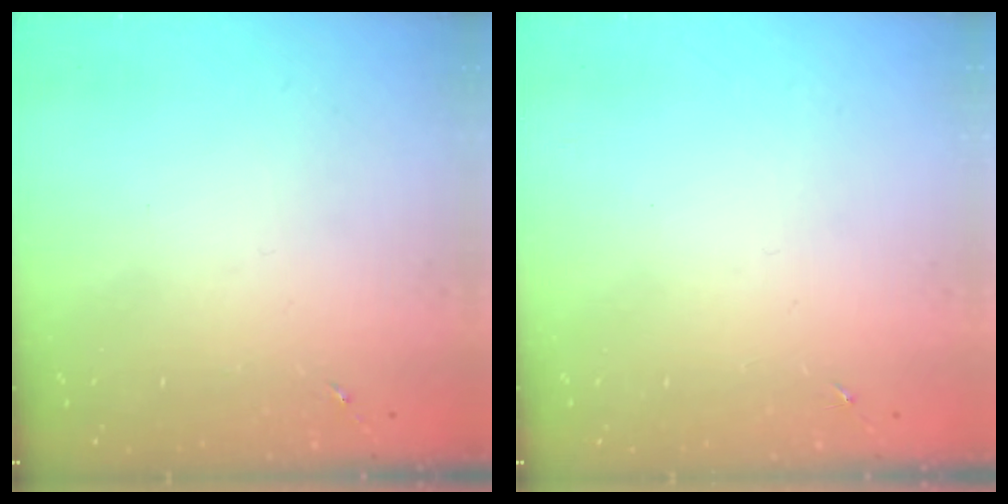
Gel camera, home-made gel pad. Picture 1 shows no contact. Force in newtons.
{"total": 0.0}